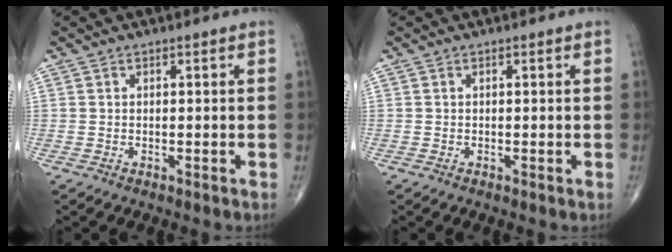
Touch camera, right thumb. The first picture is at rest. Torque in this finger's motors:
{"motor_torque": [0.12, 0.85, -0.31, -0.01, 0.03]}